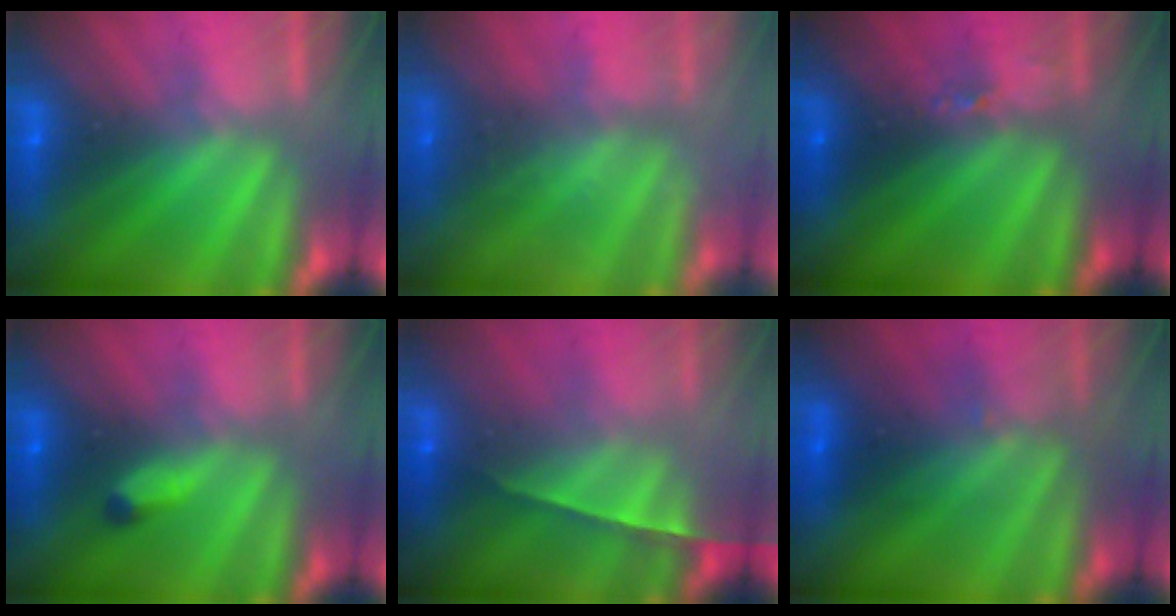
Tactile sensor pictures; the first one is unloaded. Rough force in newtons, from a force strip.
{"total": 2.3}
{"total": 2.4}
{"total": 2.4}
{"total": 1.4}
{"total": 2.4}